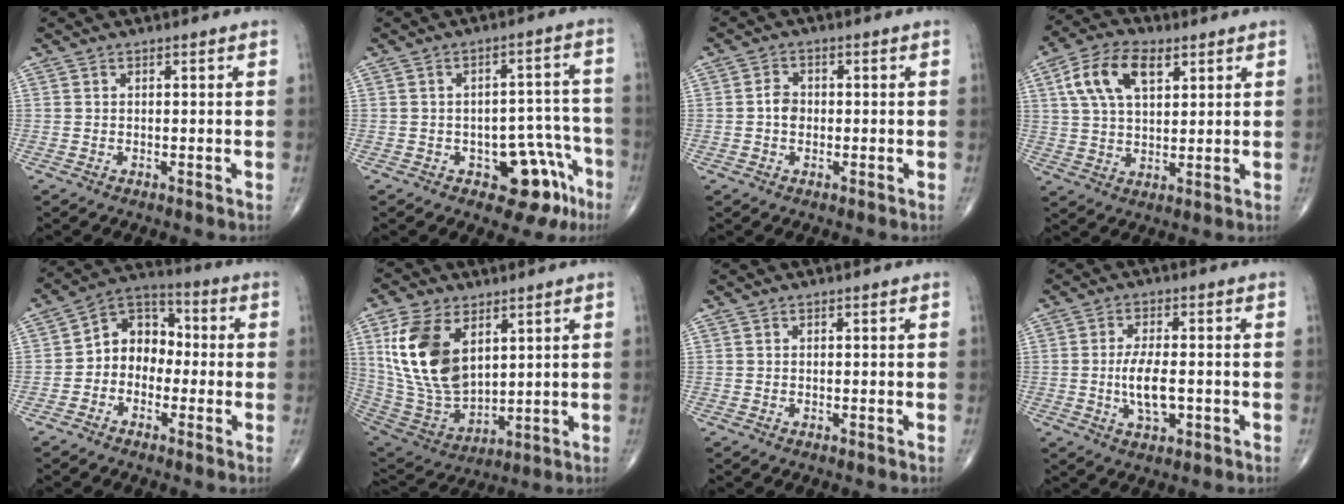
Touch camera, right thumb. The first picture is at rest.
{"total": 10.6, "force": [-5.5, 5.9, 6.9], "torque": [-0.033, 0.046, -0.064]}
{"total": 3.0, "force": [-0.2, 2.4, 1.9], "torque": [-0.024, 0.009, -0.010]}
{"total": 11.5, "force": [4.6, 6.3, 8.4], "torque": [-0.149, 0.001, 0.085]}
{"total": 9.4, "force": [-1.3, 7.6, 5.4], "torque": [-0.049, 0.041, -0.043]}
{"total": 18.1, "force": [6.1, 10.7, 13.3], "torque": [-0.248, -0.028, 0.131]}
{"total": 0.0}
{"total": 6.6, "force": [-1.1, 2.9, 5.9], "torque": [-0.109, -0.002, -0.018]}